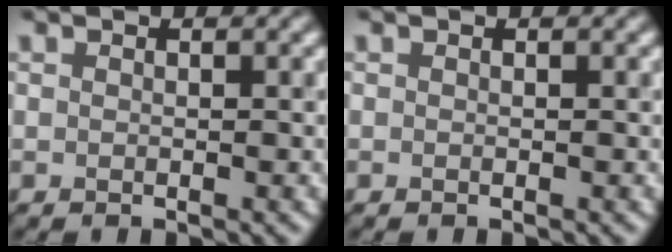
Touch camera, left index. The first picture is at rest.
{"total": 0.0}